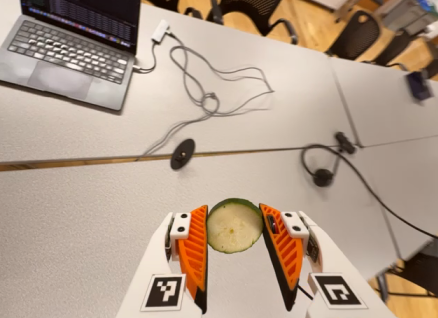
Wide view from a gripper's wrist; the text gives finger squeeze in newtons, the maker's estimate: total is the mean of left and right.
{"total": 9.7, "left": 11.0, "right": 8.5}